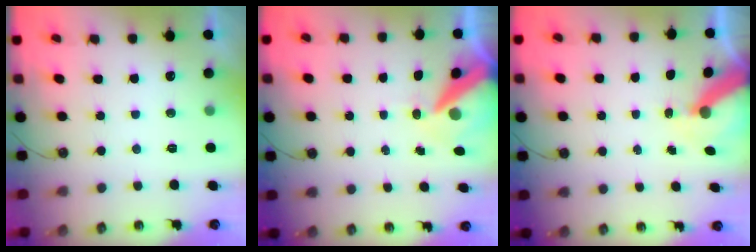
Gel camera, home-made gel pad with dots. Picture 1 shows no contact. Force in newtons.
{"total": 11.7, "press": 11.6, "slide": 1.3}
{"total": 9.1, "press": 9.1, "slide": 0.7}